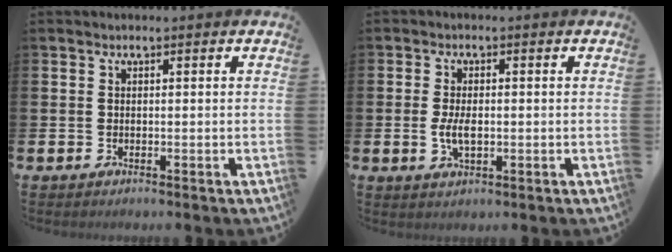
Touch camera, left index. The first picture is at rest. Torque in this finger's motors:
{"motor_torque": [0.72, -0.04, 0.10, 0.09]}